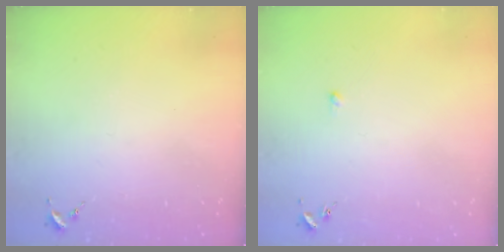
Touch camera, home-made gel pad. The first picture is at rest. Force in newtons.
{"total": 2.9, "press": 2.8, "slide": 0.6}